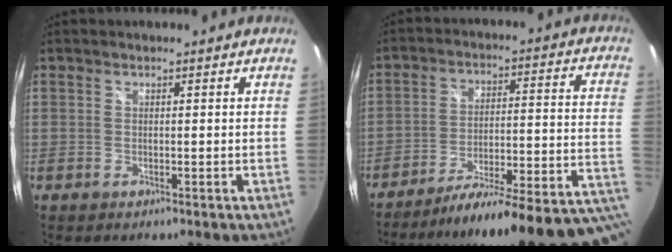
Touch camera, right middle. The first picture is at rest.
{"total": 22.7, "force": [-17.0, 1.4, 14.9], "torque": [-0.169, -0.032, -0.227]}